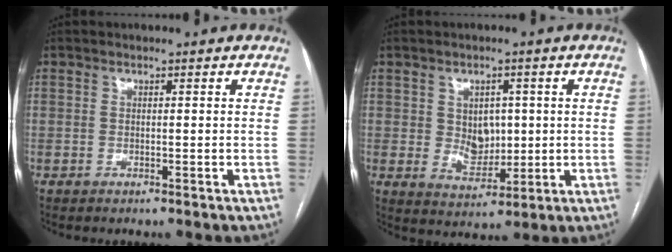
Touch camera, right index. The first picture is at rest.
{"total": 5.8, "force": [0.7, 4.2, 4.0], "torque": [-0.061, 0.002, 0.027]}